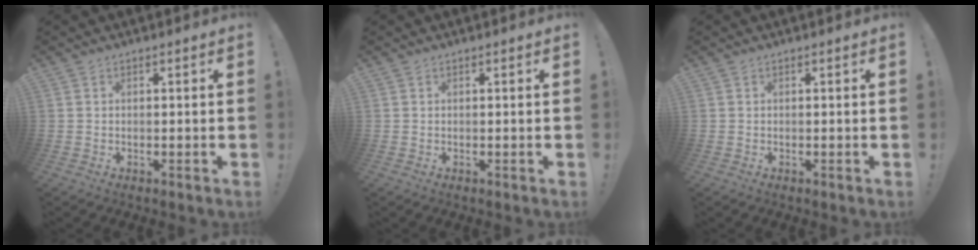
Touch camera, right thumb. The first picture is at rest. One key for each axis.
{"total": 0.0}
{"total": 0.0}